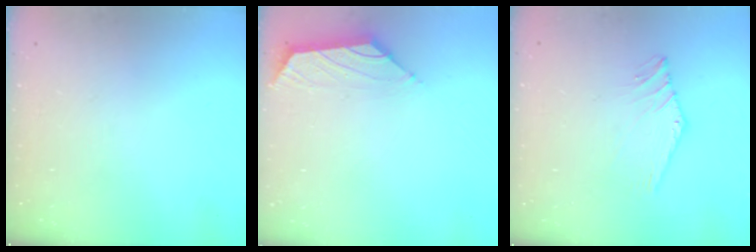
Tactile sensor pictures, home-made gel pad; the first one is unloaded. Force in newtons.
{"total": 1.5, "press": 1.4, "slide": 0.6}
{"total": 0.9, "press": 0.8, "slide": 0.3}